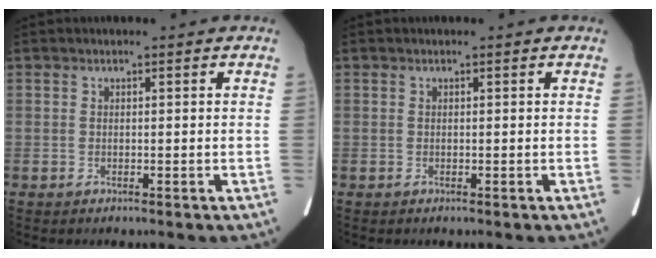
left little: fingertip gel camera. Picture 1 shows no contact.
{"total": 0.0}